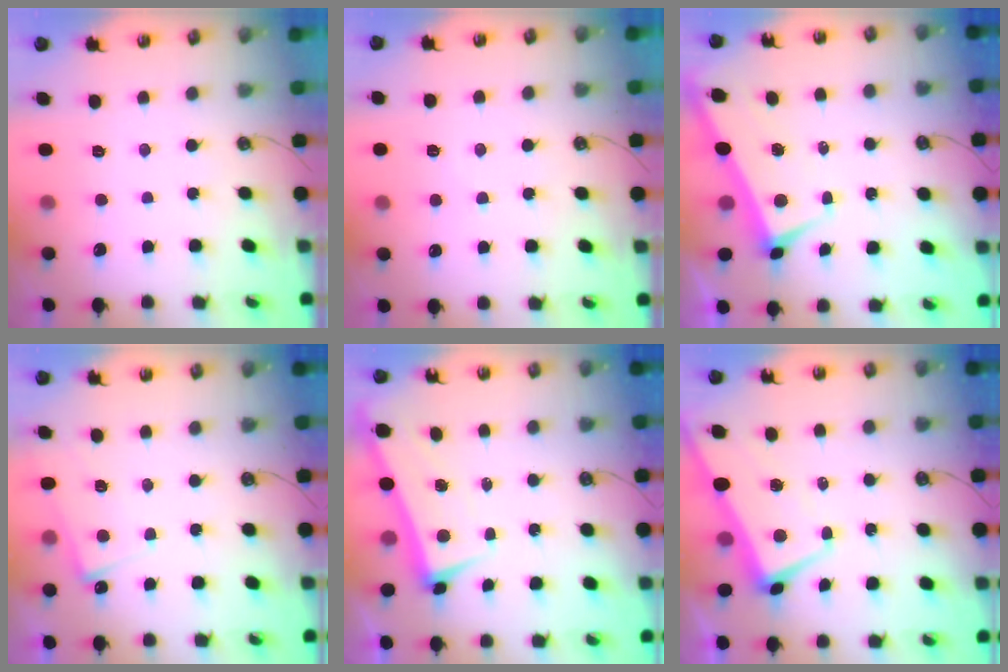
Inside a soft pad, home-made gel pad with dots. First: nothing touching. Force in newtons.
{"total": 2.9, "press": 2.8, "slide": 0.5}
{"total": 3.0, "press": 2.9, "slide": 0.9}
{"total": 5.0, "press": 5.0, "slide": 0.3}
{"total": 1.5, "press": 0.3, "slide": 1.5}
{"total": 0.9, "press": 0.1, "slide": 0.8}